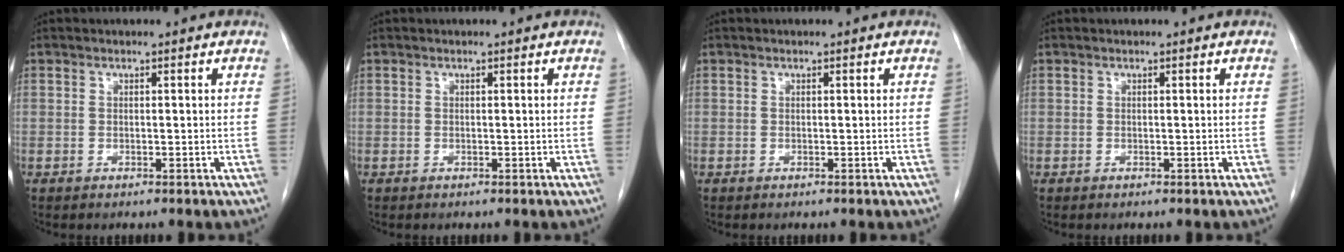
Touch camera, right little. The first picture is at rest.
{"total": 0.0}
{"total": 0.0}
{"total": 0.0}